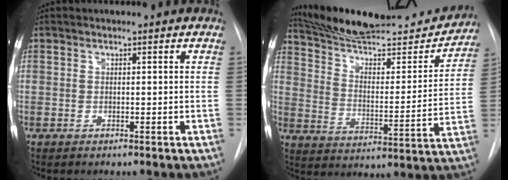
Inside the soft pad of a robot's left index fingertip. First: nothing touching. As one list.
[{"total": 24.3, "force": [22.6, 3.7, 8.2], "torque": [-0.126, -0.034, 0.323]}]